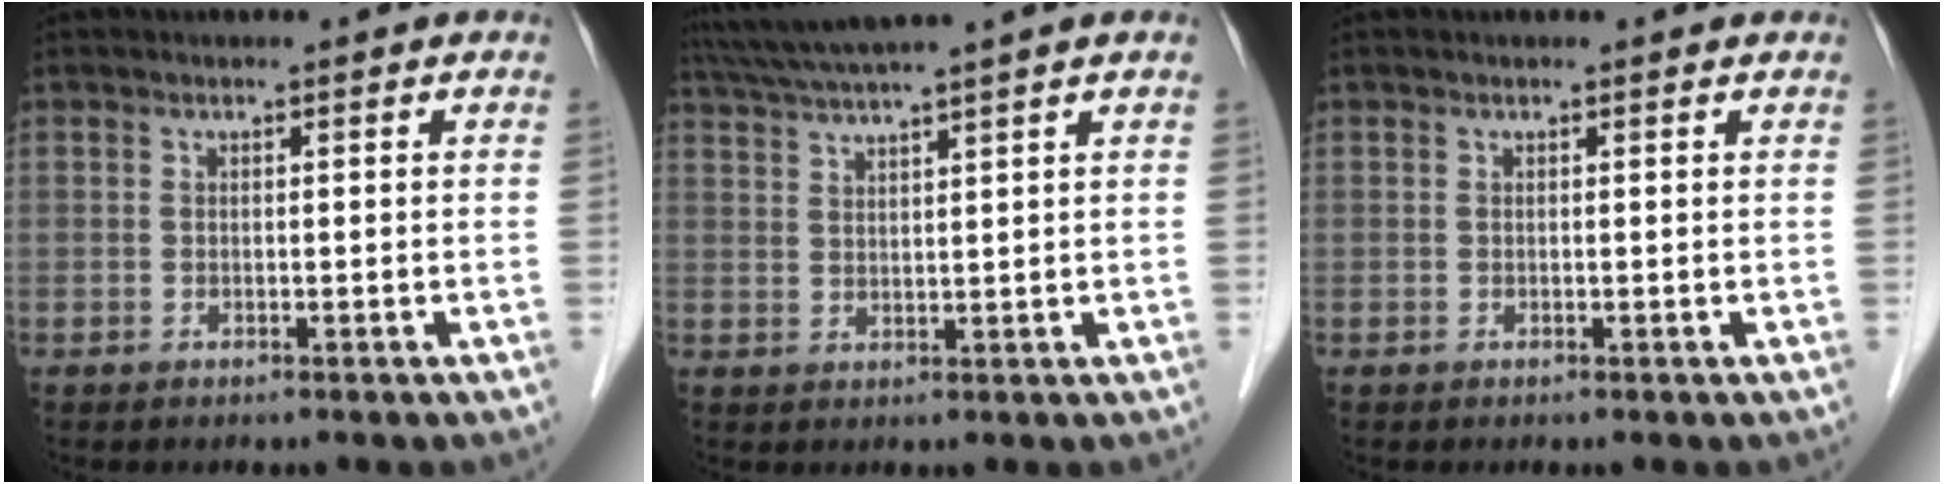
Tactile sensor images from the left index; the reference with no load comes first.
{"total": 7.7, "force": [6.5, -1.7, 3.8], "torque": [-0.067, 0.023, 0.110]}
{"total": 0.7, "force": [0.7, 0.1, 0.2], "torque": [-0.011, 0.005, 0.006]}